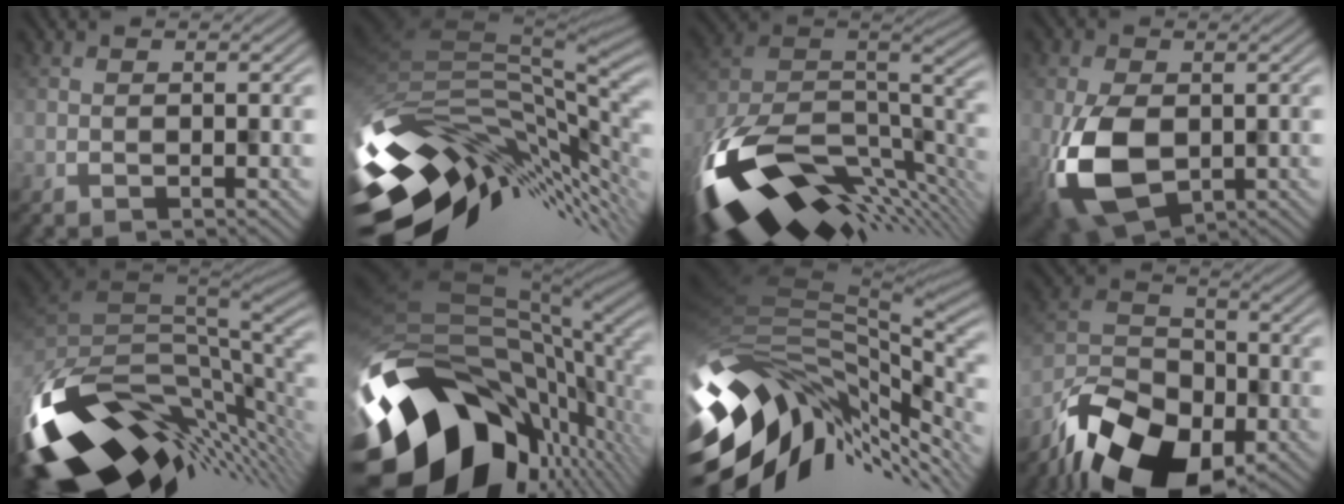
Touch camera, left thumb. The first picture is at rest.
{"total": 13.4, "force": [-2.3, 6.5, 11.5], "torque": [-0.226, -0.028, -0.027]}
{"total": 15.4, "force": [-6.6, 7.3, 11.8], "torque": [-0.279, -0.041, -0.094]}
{"total": 10.1, "force": [-2.6, 6.5, 7.2], "torque": [-0.167, -0.035, -0.037]}
{"total": 14.9, "force": [-4.7, 8.1, 11.7], "torque": [-0.253, -0.039, -0.068]}
{"total": 17.5, "force": [-5.9, 11.7, 11.6], "torque": [-0.246, -0.043, -0.081]}
{"total": 12.6, "force": [-3.9, 7.9, 9.0], "torque": [-0.178, -0.022, -0.065]}
{"total": 15.4, "force": [-10.9, 8.0, 7.3], "torque": [-0.170, -0.051, -0.179]}